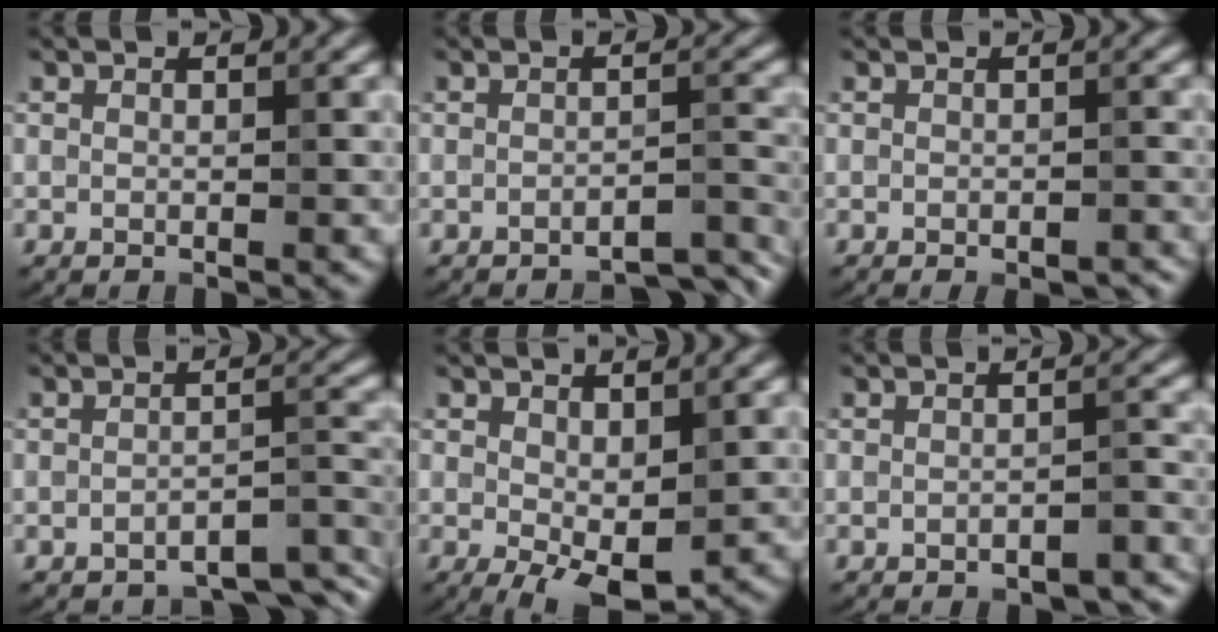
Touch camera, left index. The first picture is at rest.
{"total": 3.5, "force": [-3.3, 0.5, 1.2], "torque": [-0.010, 0.007, -0.044]}
{"total": 1.4, "force": [-1.2, 0.3, 0.8], "torque": [-0.012, -0.001, -0.013]}
{"total": 4.0, "force": [-3.5, 0.9, 1.8], "torque": [-0.032, -0.003, -0.046]}
{"total": 3.2, "force": [-0.3, 1.5, 2.8], "torque": [-0.055, -0.011, 0.005]}
{"total": 2.9, "force": [-2.2, 0.7, 1.7], "torque": [-0.029, 0.001, -0.030]}